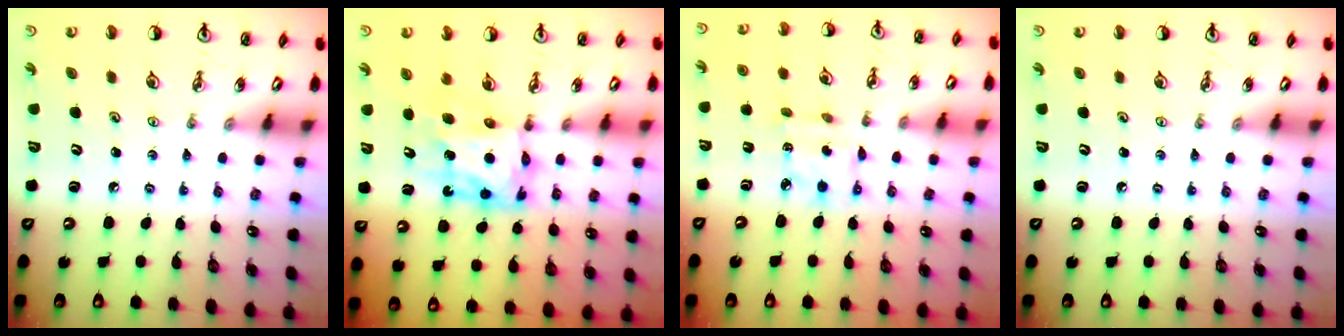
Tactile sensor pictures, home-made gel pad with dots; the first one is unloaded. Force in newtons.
{"total": 8.2, "press": 8.1, "slide": 0.8}
{"total": 5.1, "press": 5.1, "slide": 0.2}
{"total": 0.0}